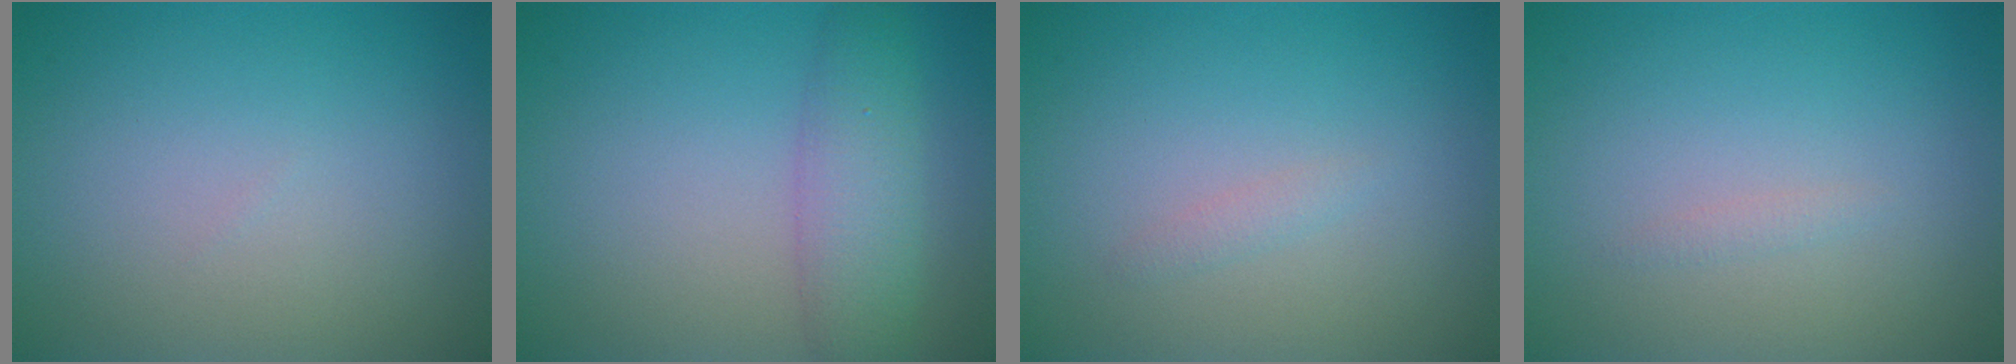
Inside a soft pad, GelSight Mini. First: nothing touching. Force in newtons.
{"total": 4.1, "press": 4.1, "slide": 0.1}
{"total": 0.7, "press": 0.7, "slide": 0.0}
{"total": 0.5, "press": 0.5, "slide": 0.0}